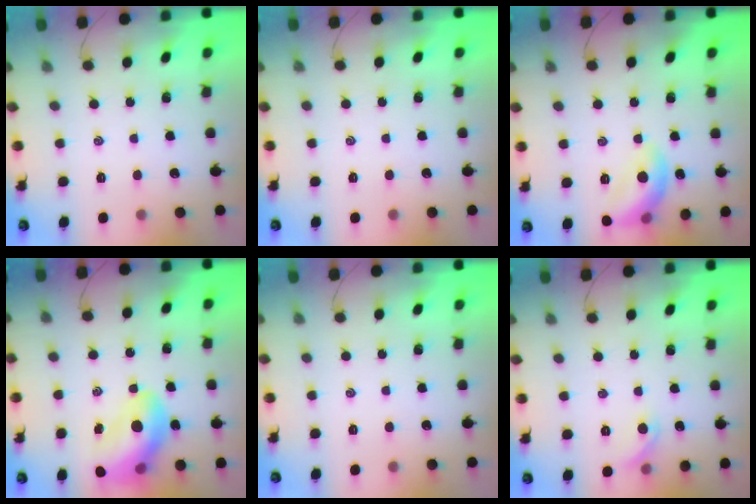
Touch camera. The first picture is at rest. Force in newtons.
{"total": 0.0}
{"total": 11.3, "press": 11.3, "slide": 0.9}
{"total": 14.6, "press": 14.0, "slide": 3.9}
{"total": 0.0}
{"total": 6.3, "press": 6.2, "slide": 1.4}